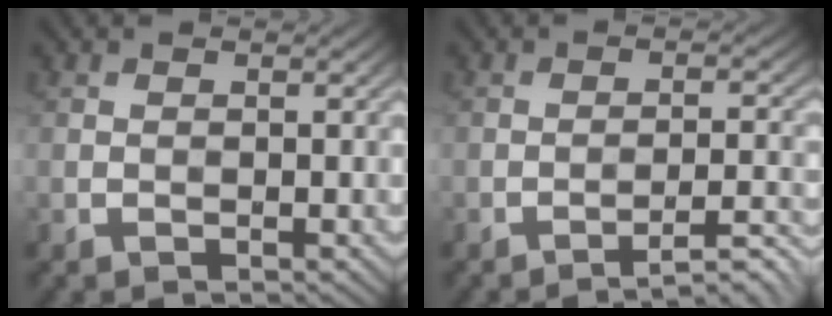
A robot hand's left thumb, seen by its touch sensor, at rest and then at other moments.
{"total": 4.9, "force": [-3.8, 0.5, 3.0], "torque": [-0.052, 0.017, -0.058]}